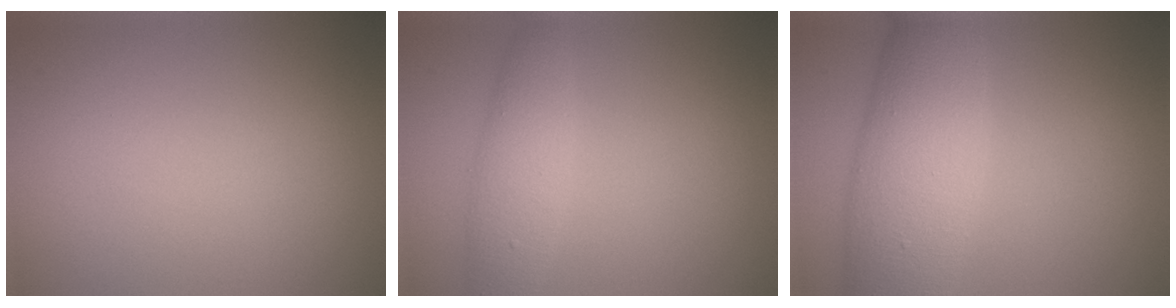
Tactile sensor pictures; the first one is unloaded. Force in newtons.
{"total": 3.4, "press": 3.4, "slide": 0.1}
{"total": 9.0, "press": 9.0, "slide": 0.2}